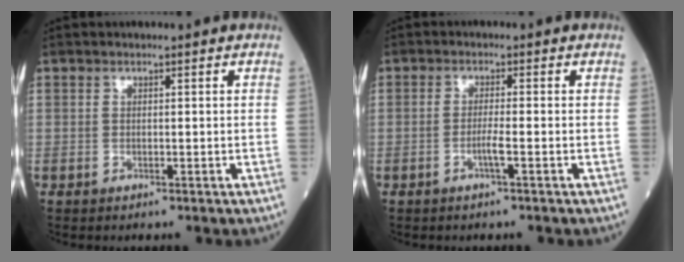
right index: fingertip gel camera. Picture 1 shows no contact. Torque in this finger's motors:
{"motor_torque": [-0.13, -0.13, -0.01, -0.01]}